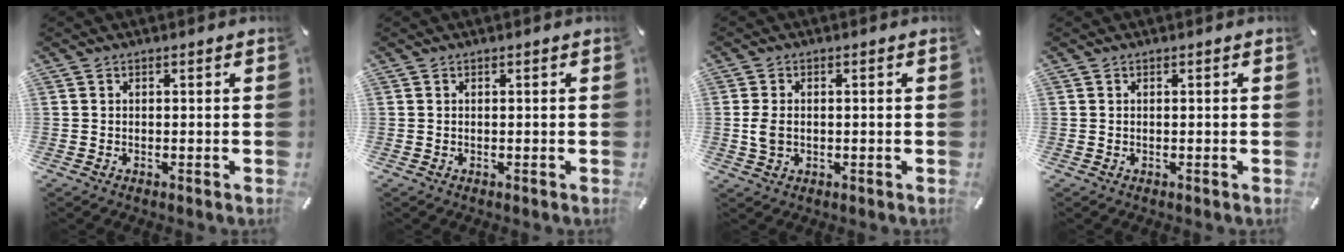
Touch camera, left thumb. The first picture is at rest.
{"total": 0.0}
{"total": 3.9, "force": [-0.2, 2.6, 2.8], "torque": [-0.067, 0.001, -0.006]}
{"total": 0.0}